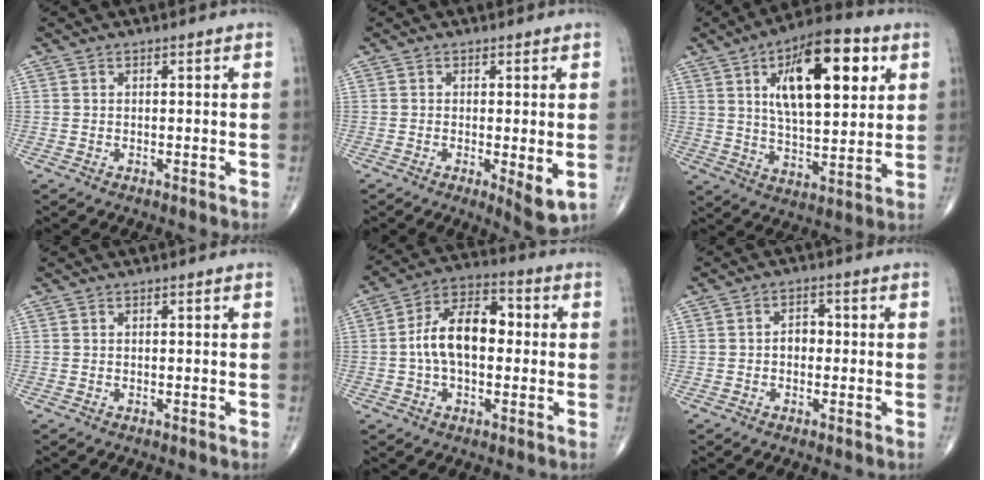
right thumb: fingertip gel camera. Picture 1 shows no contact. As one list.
[{"total": 4.9, "force": [-0.7, 1.4, 4.6], "torque": [-0.069, -0.016, -0.012]}, {"total": 19.9, "force": [6.8, 8.4, 16.7], "torque": [-0.237, -0.014, 0.109]}, {"total": 0.0}, {"total": 12.7, "force": [0.2, 7.4, 10.4], "torque": [-0.174, 0.034, -0.007]}, {"total": 3.0, "force": [-0.3, 2.2, 2.0], "torque": [-0.019, 0.013, -0.011]}]